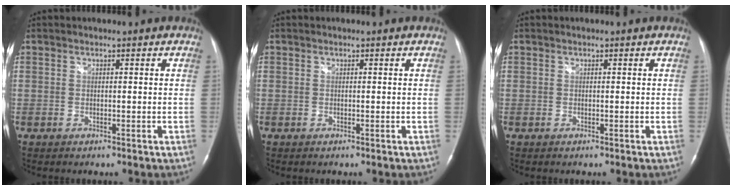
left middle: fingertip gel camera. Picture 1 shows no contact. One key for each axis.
{"total": 0.0}
{"total": 0.0}